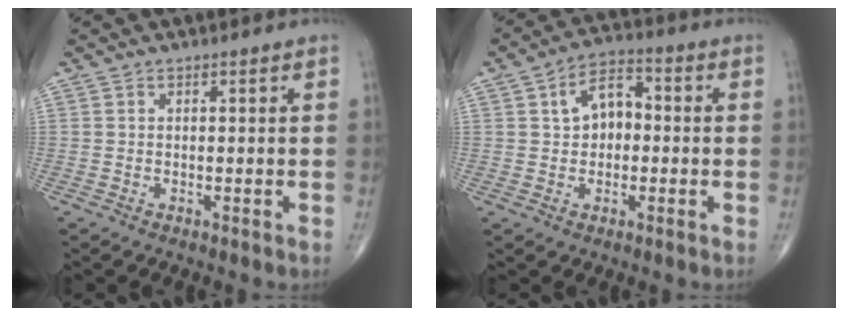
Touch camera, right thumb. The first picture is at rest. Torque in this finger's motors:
{"motor_torque": [0.11, 0.12, 0.51, 0.33, 0.05]}